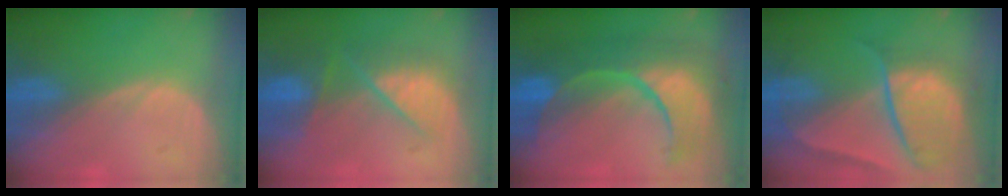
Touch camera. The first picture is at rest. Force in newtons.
{"total": 9.2, "press": 7.9, "slide": 4.7}
{"total": 12.1, "press": 12.0, "slide": 1.4}
{"total": 10.7, "press": 8.9, "slide": 5.9}